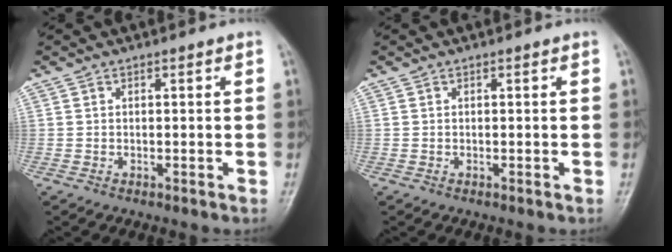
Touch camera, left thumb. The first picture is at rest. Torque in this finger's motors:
{"motor_torque": [0.00, 0.00, -0.04, 0.04, 0.00]}